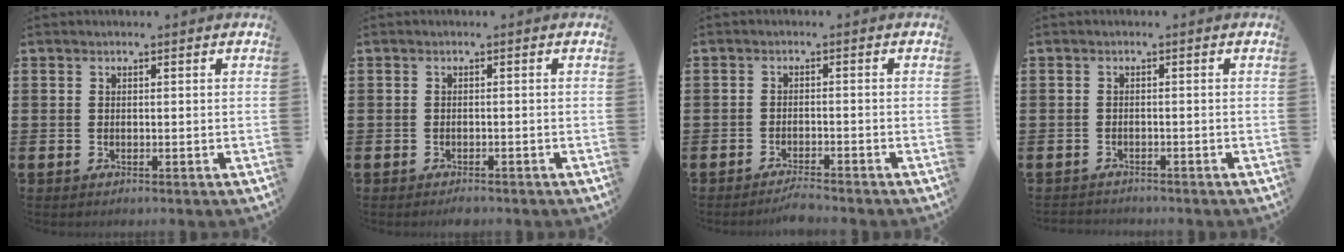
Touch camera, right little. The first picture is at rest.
{"total": 0.7, "force": [-0.6, 0.2, 0.2], "torque": [-0.006, -0.002, -0.012]}
{"total": 1.8, "force": [-1.8, -0.1, 0.5], "torque": [-0.010, 0.004, -0.035]}
{"total": 0.9, "force": [-0.9, 0.1, -0.1], "torque": [-0.001, 0.001, -0.019]}